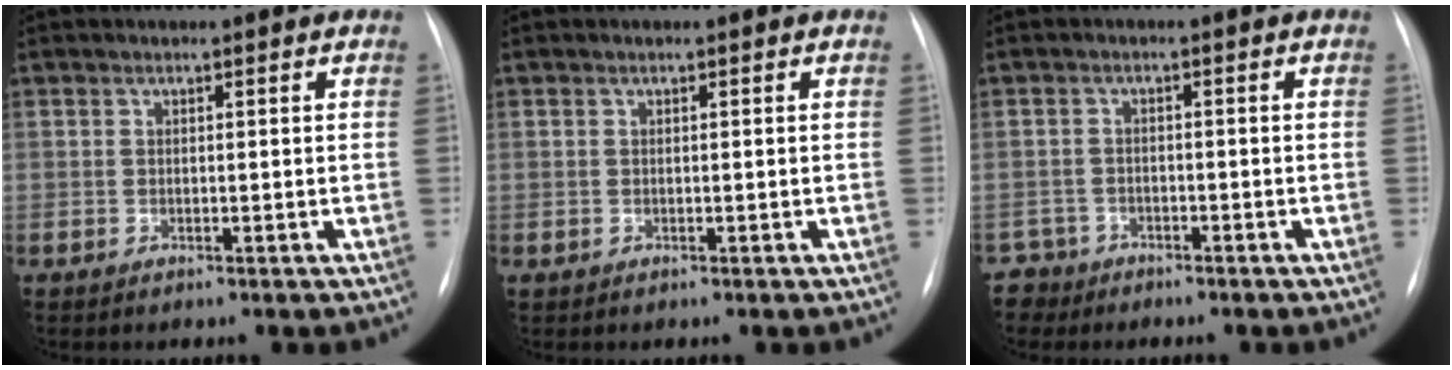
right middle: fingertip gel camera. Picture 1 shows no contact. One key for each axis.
{"total": 0.0}
{"total": 3.3, "fx": -2.6, "fy": 1.7, "fz": -1.1, "tx": 0.020, "ty": 0.003, "tz": -0.052}